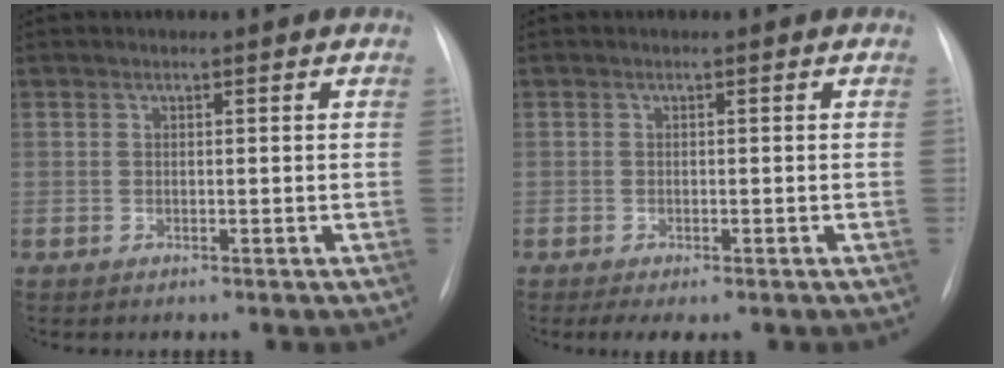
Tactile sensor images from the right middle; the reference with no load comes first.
{"total": 2.9, "force": [-1.9, 1.1, 1.9], "torque": [-0.031, -0.007, -0.024]}